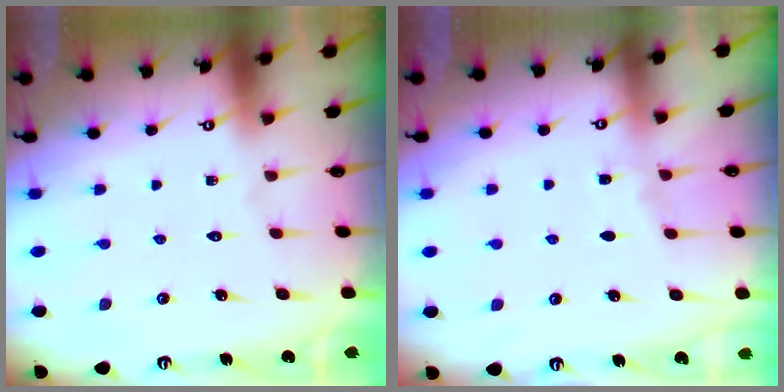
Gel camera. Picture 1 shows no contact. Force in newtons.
{"total": 3.0, "press": 3.0, "slide": 0.4}